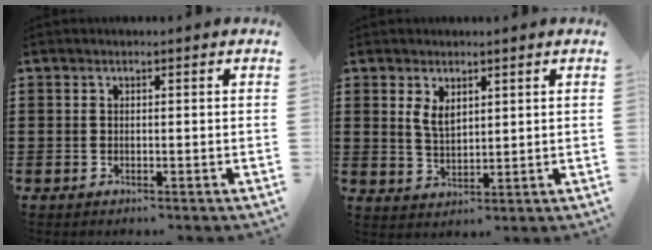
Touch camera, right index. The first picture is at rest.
{"total": 3.3, "force": [1.8, 1.7, 2.2], "torque": [-0.048, 0.004, 0.033]}